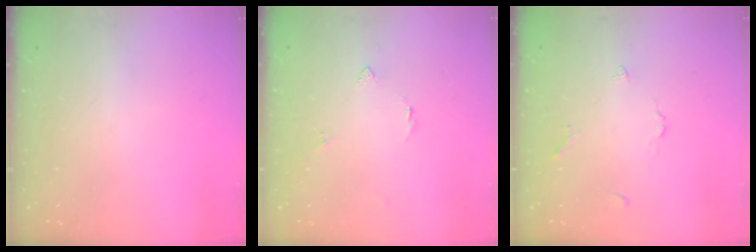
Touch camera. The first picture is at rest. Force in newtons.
{"total": 3.2, "press": 3.2, "slide": 0.5}
{"total": 2.2, "press": 2.2, "slide": 0.5}